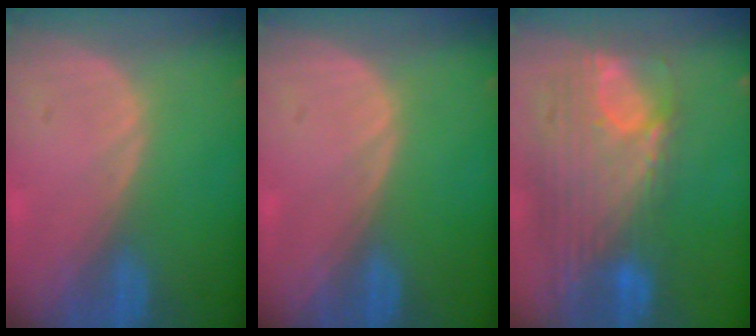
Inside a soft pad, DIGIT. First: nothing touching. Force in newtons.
{"total": 0.0}
{"total": 12.2, "press": 10.3, "slide": 6.5}